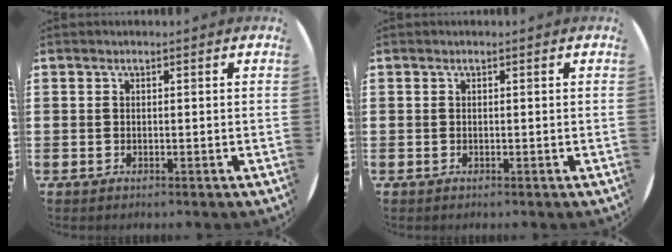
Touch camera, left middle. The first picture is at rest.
{"total": 0.0}